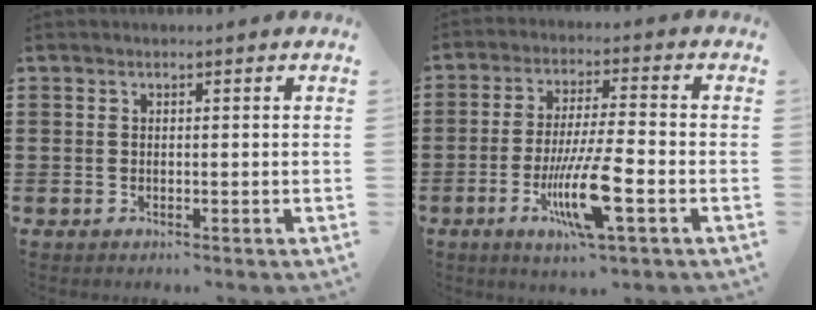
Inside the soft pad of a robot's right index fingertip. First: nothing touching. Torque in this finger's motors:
{"motor_torque": [2.14, 0.00, 0.90, 0.21]}